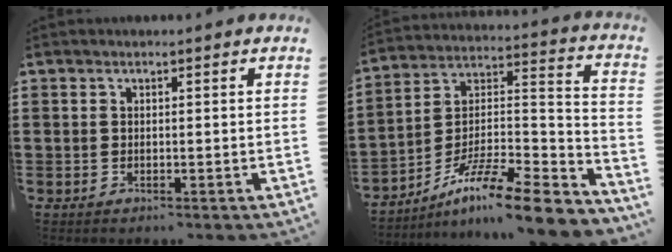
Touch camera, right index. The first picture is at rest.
{"total": 11.7, "force": [-8.9, 1.2, 7.5], "torque": [-0.126, 0.006, -0.168]}